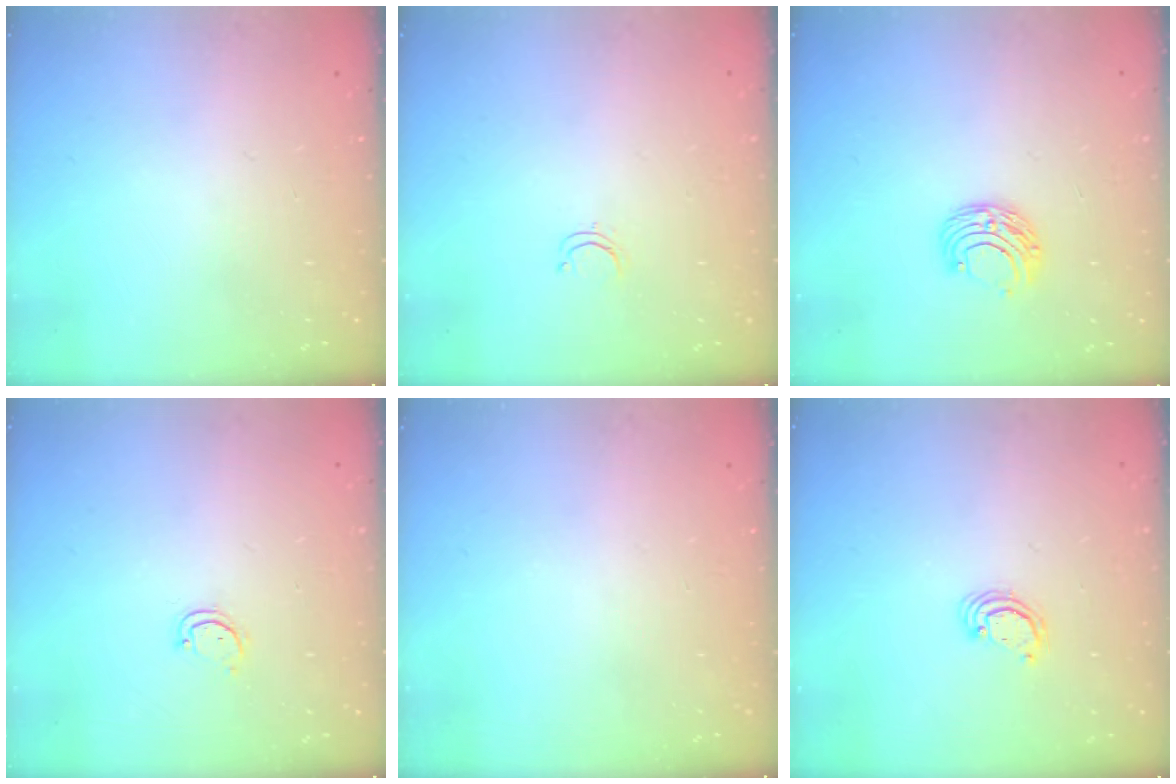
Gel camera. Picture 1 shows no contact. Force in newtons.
{"total": 2.4, "press": 2.4, "slide": 0.2}
{"total": 7.6, "press": 7.5, "slide": 0.6}
{"total": 2.7, "press": 2.6, "slide": 0.3}
{"total": 0.0}
{"total": 2.5, "press": 2.5, "slide": 0.2}